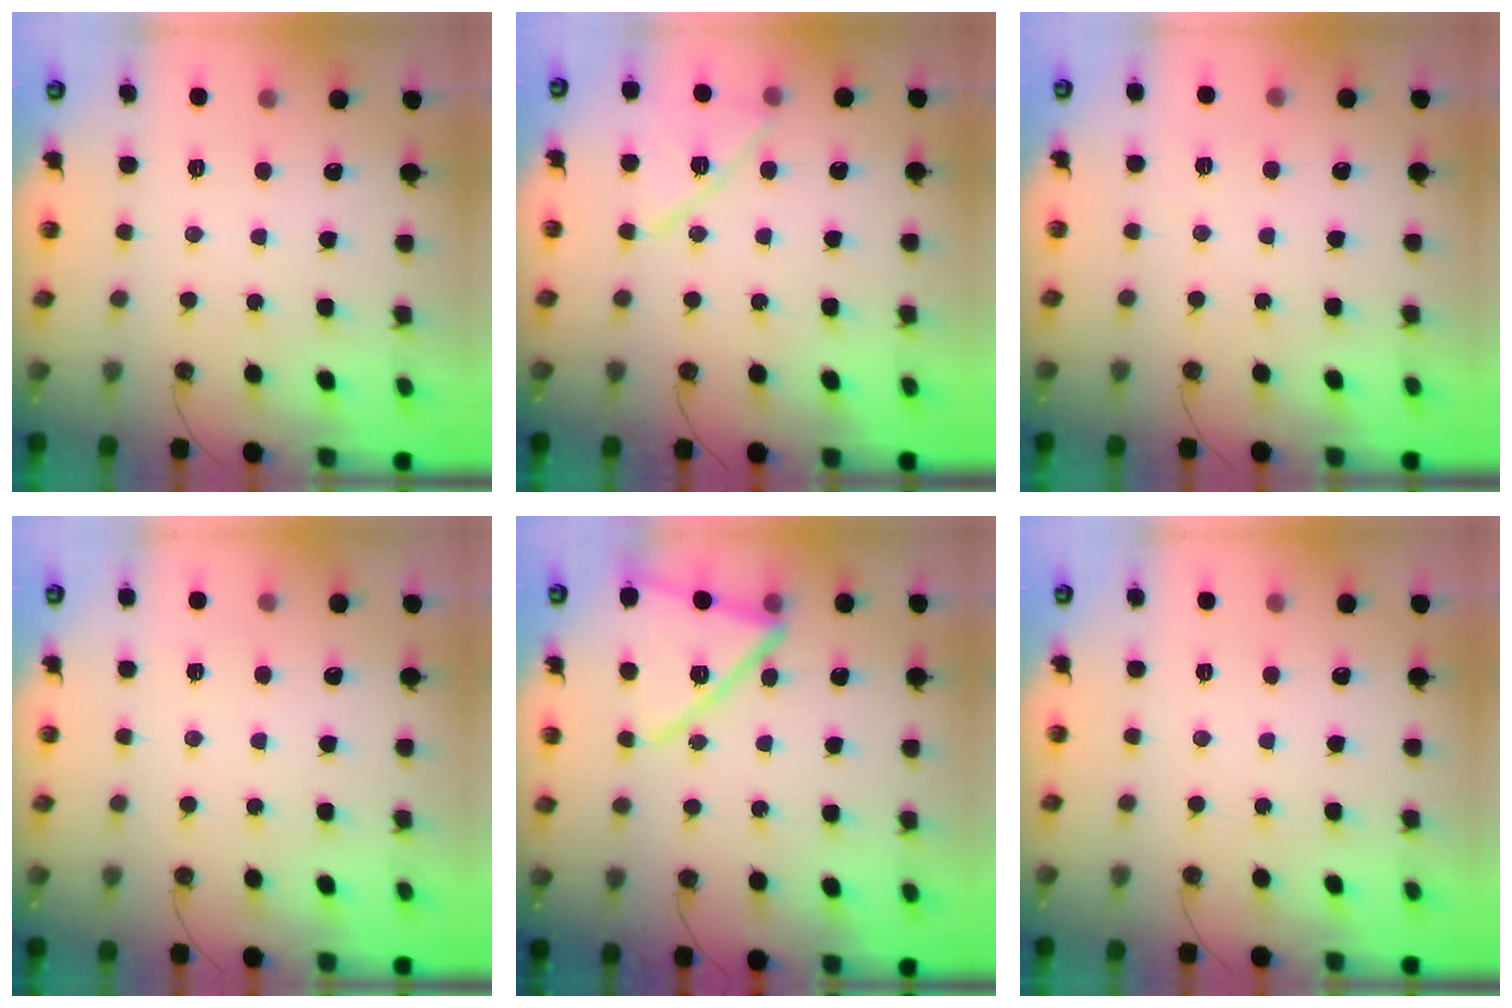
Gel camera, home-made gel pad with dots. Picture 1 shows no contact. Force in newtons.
{"total": 12.0, "press": 11.9, "slide": 0.9}
{"total": 2.2, "press": 2.1, "slide": 0.7}
{"total": 3.5, "press": 3.5, "slide": 0.7}
{"total": 14.3, "press": 14.2, "slide": 1.5}
{"total": 0.0}